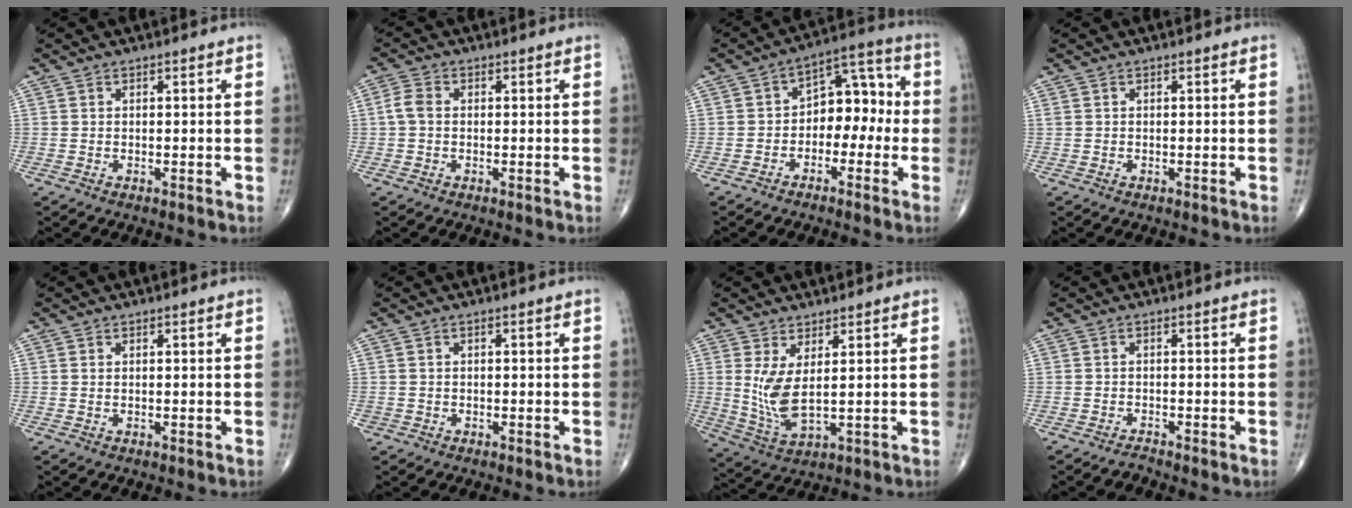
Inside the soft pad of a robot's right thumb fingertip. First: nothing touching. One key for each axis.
{"total": 3.0, "fx": 0.0, "fy": 2.2, "fz": 2.1, "tx": -0.046, "ty": 0.008, "tz": -0.007}
{"total": 9.6, "fx": -1.6, "fy": 6.4, "fz": 7.0, "tx": -0.058, "ty": 0.046, "tz": -0.041}
{"total": 0.0}
{"total": 0.0}
{"total": 0.7, "fx": -0.3, "fy": 0.6, "fz": 0.0, "tx": 0.007, "ty": 0.005, "tz": -0.007}
{"total": 7.3, "fx": 1.6, "fy": 2.5, "fz": 6.6, "tx": -0.147, "ty": -0.026, "tz": 0.042}
{"total": 1.1, "fx": -1.1, "fy": -0.1, "fz": 0.0, "tx": -0.002, "ty": 0.003, "tz": -0.021}